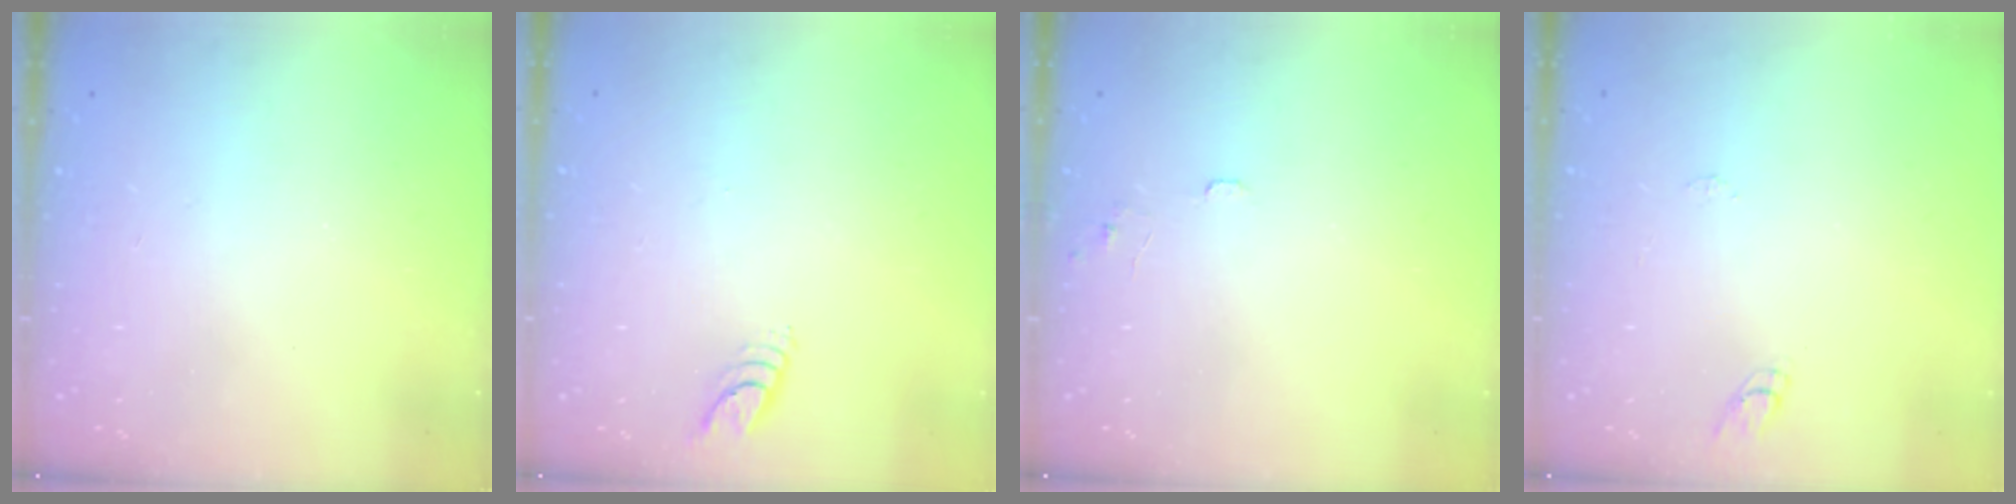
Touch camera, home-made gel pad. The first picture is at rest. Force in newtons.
{"total": 4.7, "press": 4.6, "slide": 0.4}
{"total": 4.8, "press": 4.8, "slide": 0.4}
{"total": 5.0, "press": 5.0, "slide": 0.5}